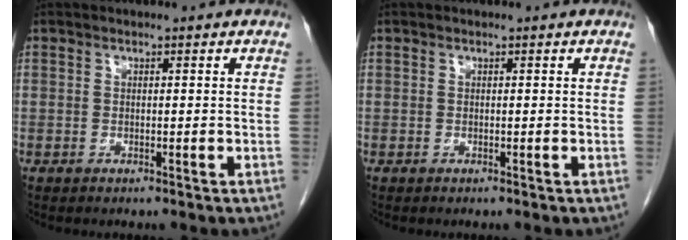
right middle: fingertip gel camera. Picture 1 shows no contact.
{"total": 0.0}